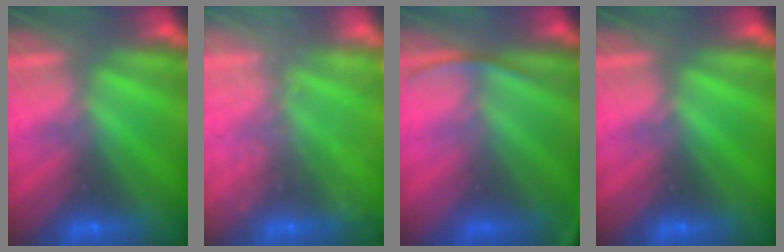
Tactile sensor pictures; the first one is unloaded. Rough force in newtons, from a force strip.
{"total": 2.4}
{"total": 2.5}
{"total": 0.0}